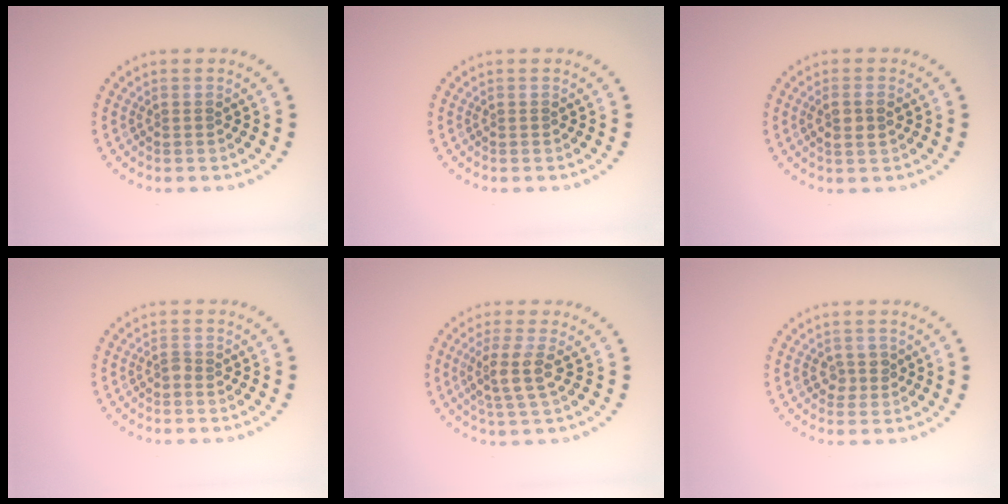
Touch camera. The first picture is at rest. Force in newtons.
{"total": 0.0}
{"total": 1.9, "press": 1.8, "slide": 0.6}
{"total": 0.8, "press": 0.6, "slide": 0.5}
{"total": 2.9, "press": 2.4, "slide": 1.7}
{"total": 1.4, "press": 1.3, "slide": 0.5}